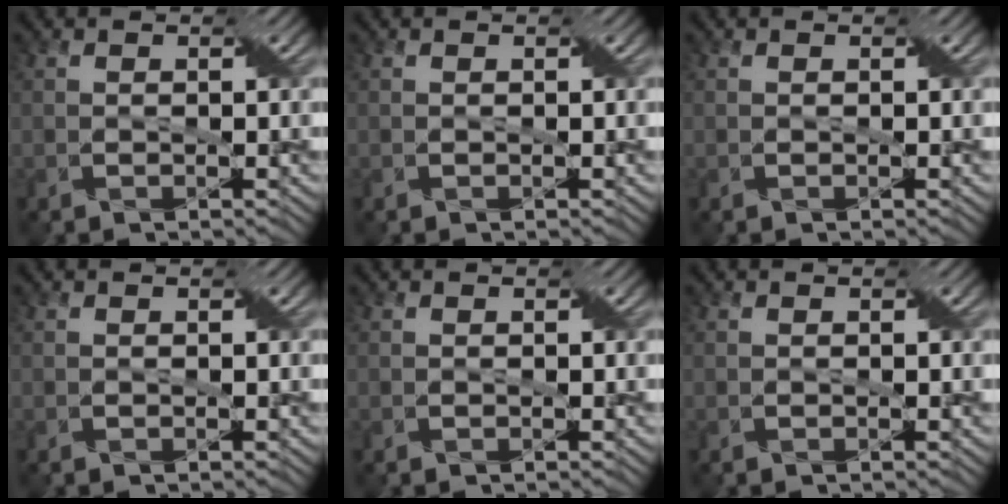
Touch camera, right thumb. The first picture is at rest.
{"total": 0.0}
{"total": 0.0}
{"total": 0.0}
{"total": 0.0}
{"total": 0.0}